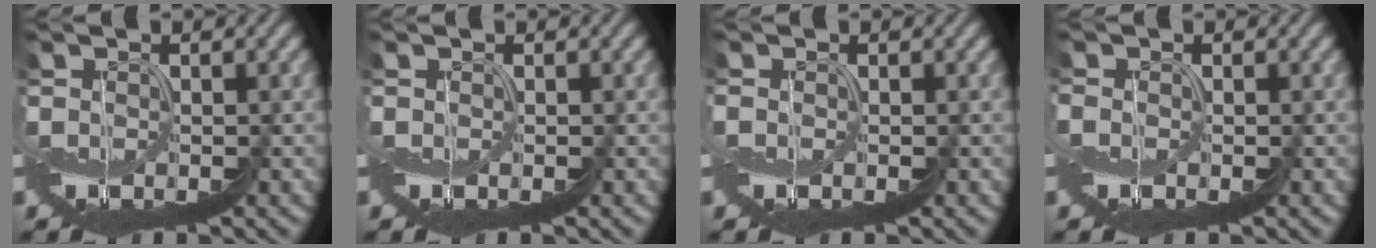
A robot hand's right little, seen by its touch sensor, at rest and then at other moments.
{"total": 0.0}
{"total": 0.7, "force": [-0.4, 0.4, 0.4], "torque": [-0.014, -0.005, -0.007]}
{"total": 1.2, "force": [-0.7, 0.7, 0.6], "torque": [-0.021, -0.007, -0.014]}